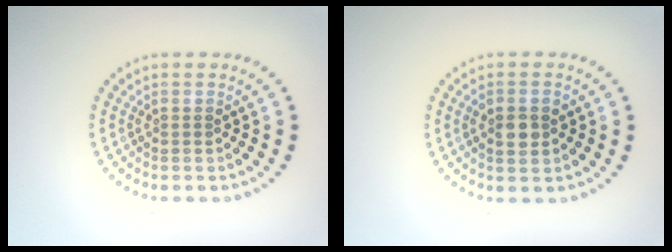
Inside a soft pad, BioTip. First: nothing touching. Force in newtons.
{"total": 2.6, "press": 2.5, "slide": 0.3}